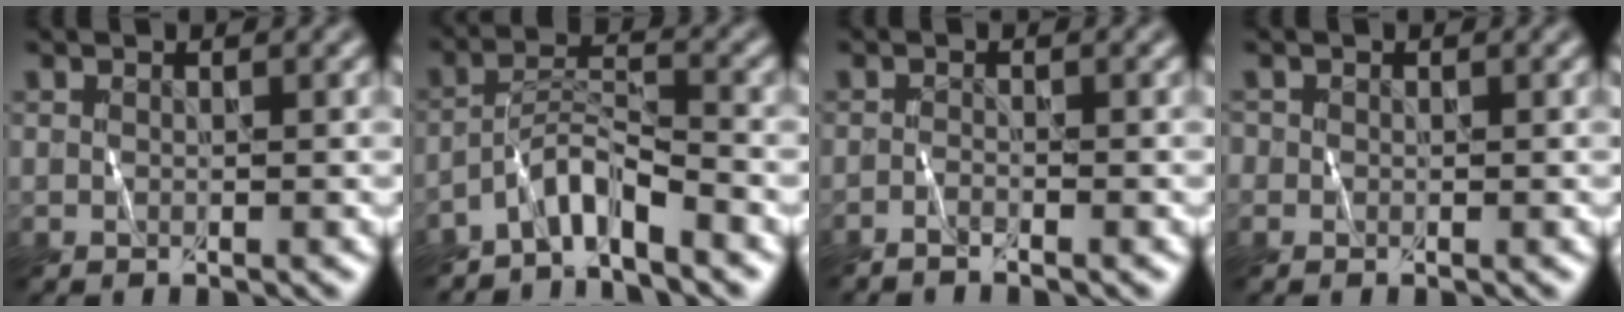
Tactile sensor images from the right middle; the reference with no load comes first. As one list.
[{"total": 3.6, "force": [-3.0, 0.5, 1.8], "torque": [-0.030, 0.014, -0.066]}, {"total": 1.3, "force": [-1.2, -0.1, 0.6], "torque": [-0.018, 0.004, -0.024]}, {"total": 0.8, "force": [-0.2, 0.8, 0.2], "torque": [0.003, 0.001, -0.003]}]